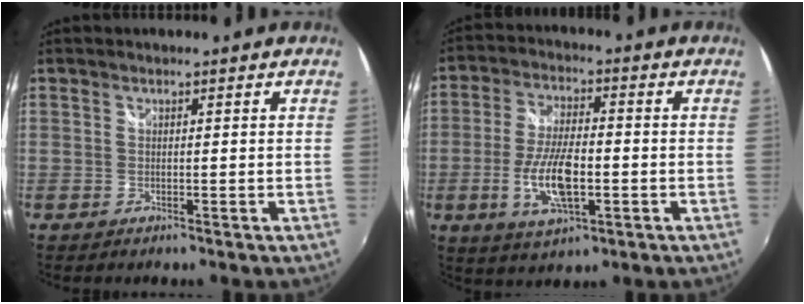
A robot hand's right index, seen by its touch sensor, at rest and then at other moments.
{"total": 11.1, "force": [-2.7, 4.3, 9.9], "torque": [-0.197, -0.007, -0.050]}